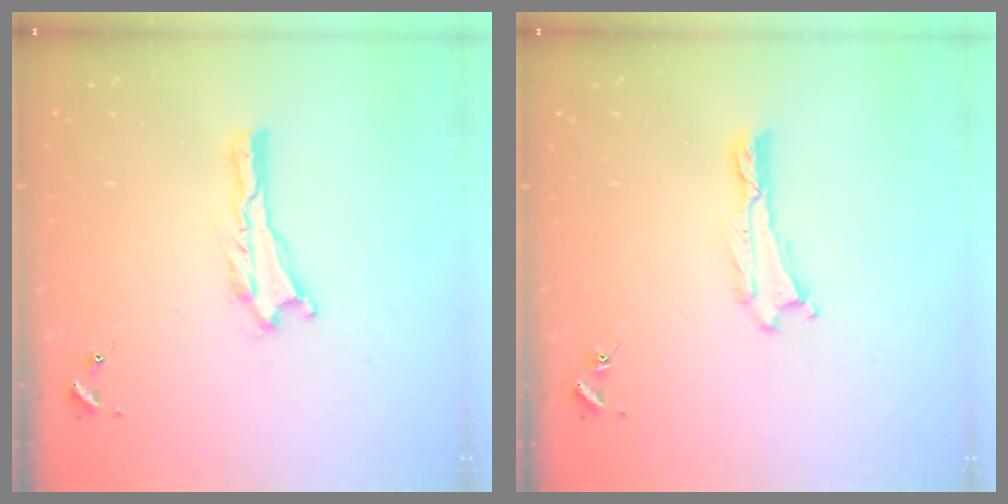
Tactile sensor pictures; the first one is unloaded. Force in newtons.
{"total": 0.0}